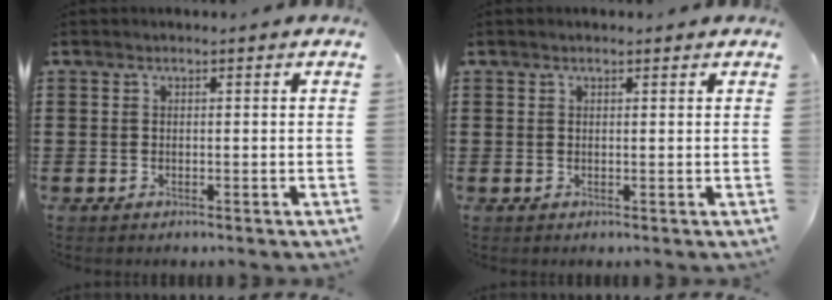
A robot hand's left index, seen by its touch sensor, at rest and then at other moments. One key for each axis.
{"total": 0.7, "fx": 0.5, "fy": 0.2, "fz": 0.4, "tx": -0.009, "ty": 0.003, "tz": 0.009}